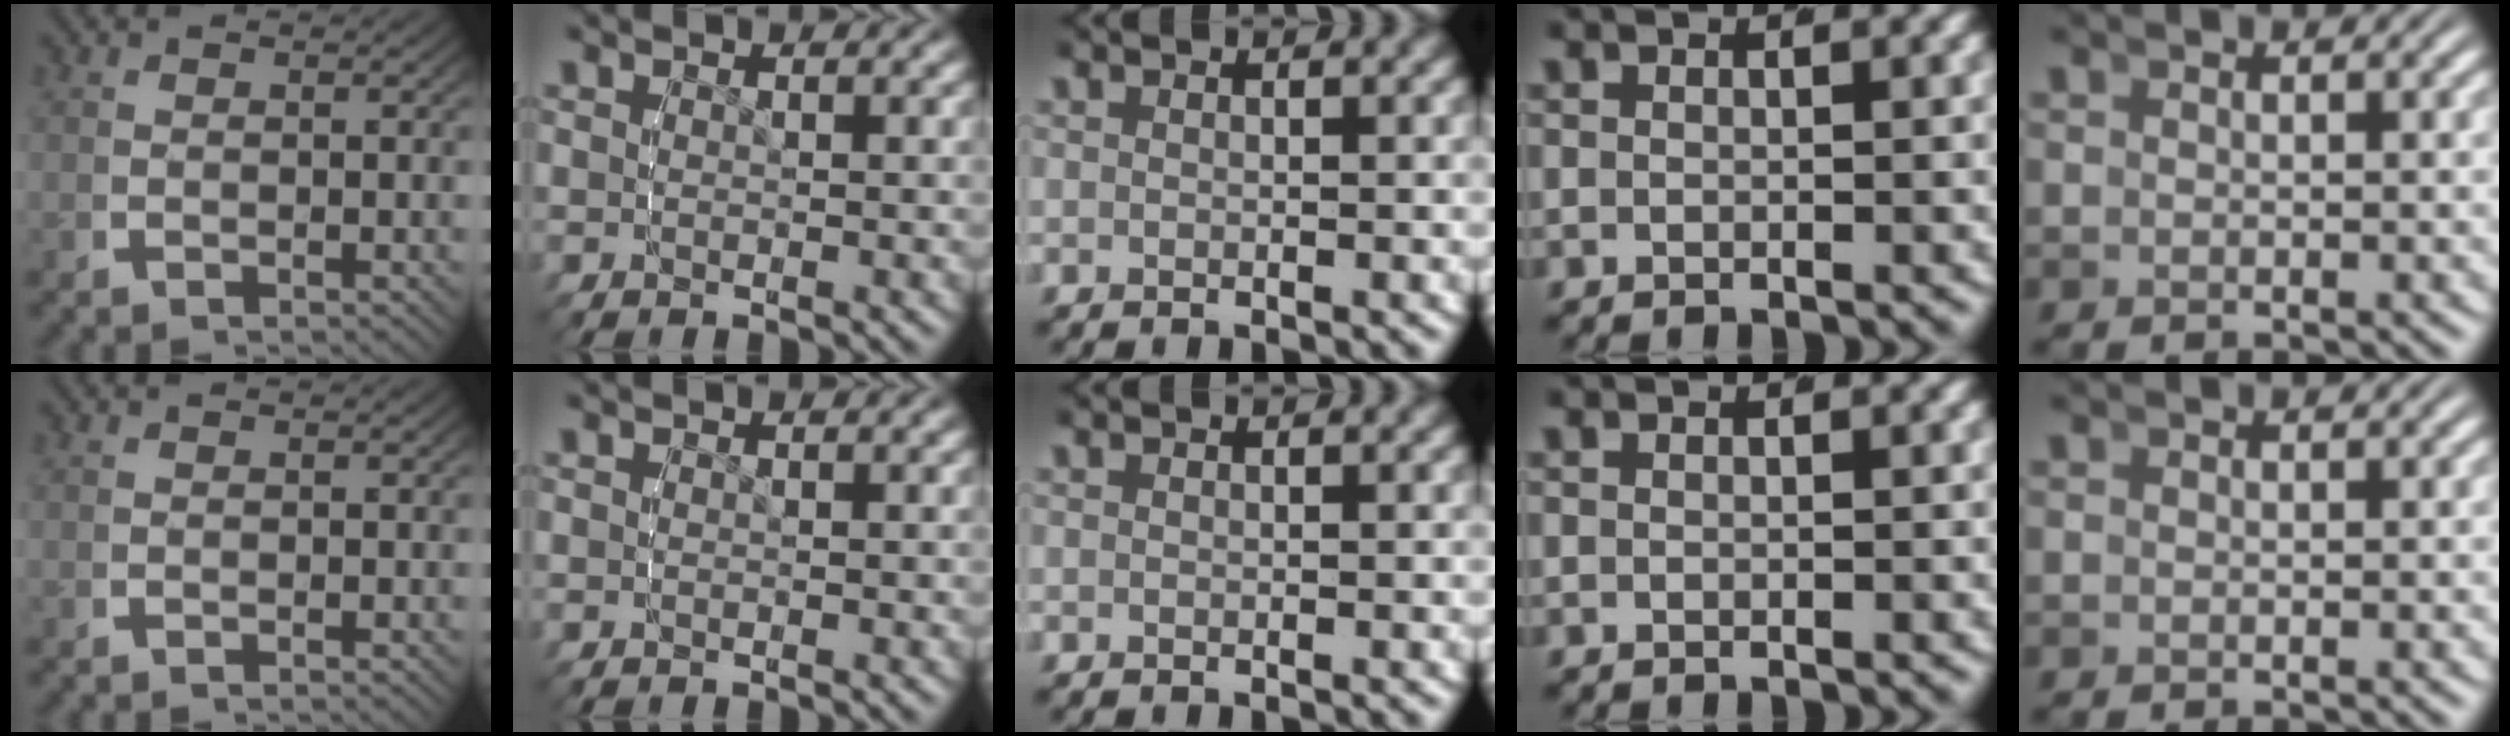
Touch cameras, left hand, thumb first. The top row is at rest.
{}